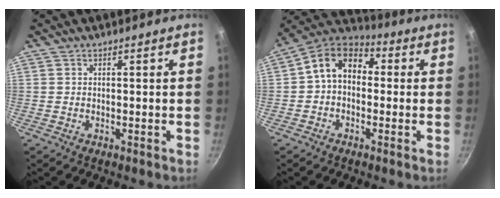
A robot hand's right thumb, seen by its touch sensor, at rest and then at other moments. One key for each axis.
{"total": 10.8, "fx": 0.6, "fy": 7.9, "fz": 7.4, "tx": -0.100, "ty": 0.038, "tz": -0.015}